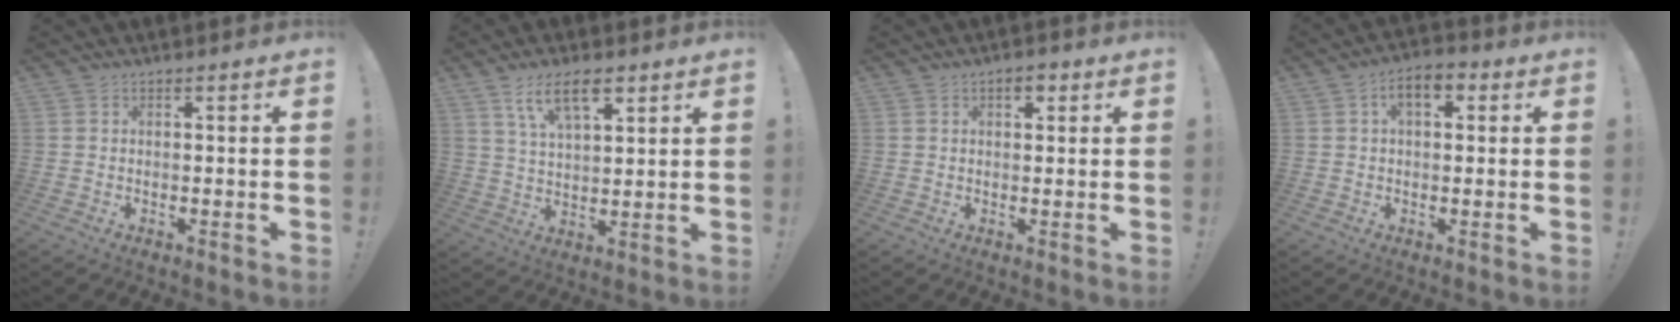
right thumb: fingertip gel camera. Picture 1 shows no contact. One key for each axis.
{"total": 10.2, "fx": 5.8, "fy": 4.4, "fz": 7.2, "tx": -0.131, "ty": -0.009, "tz": 0.106}
{"total": 2.8, "fx": 1.3, "fy": 1.5, "fz": 2.0, "tx": -0.024, "ty": 0.000, "tz": 0.020}
{"total": 6.4, "fx": 2.0, "fy": 3.5, "fz": 5.0, "tx": -0.073, "ty": 0.004, "tz": 0.032}